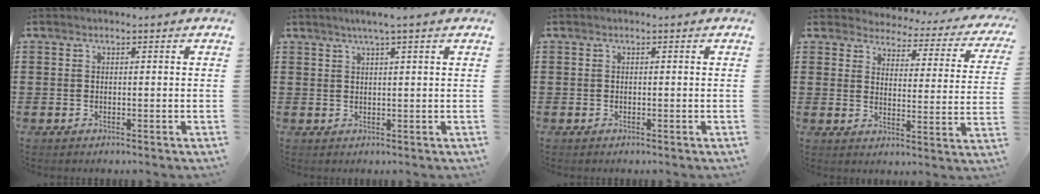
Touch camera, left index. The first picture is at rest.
{"total": 2.1, "force": [1.3, -0.4, 1.5], "torque": [-0.030, 0.000, 0.023]}
{"total": 0.0}
{"total": 3.0, "force": [3.0, 0.5, 0.2], "torque": [-0.028, -0.026, 0.044]}